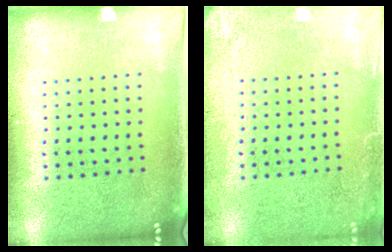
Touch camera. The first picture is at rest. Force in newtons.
{"total": 2.6, "press": 2.6, "slide": 0.3}